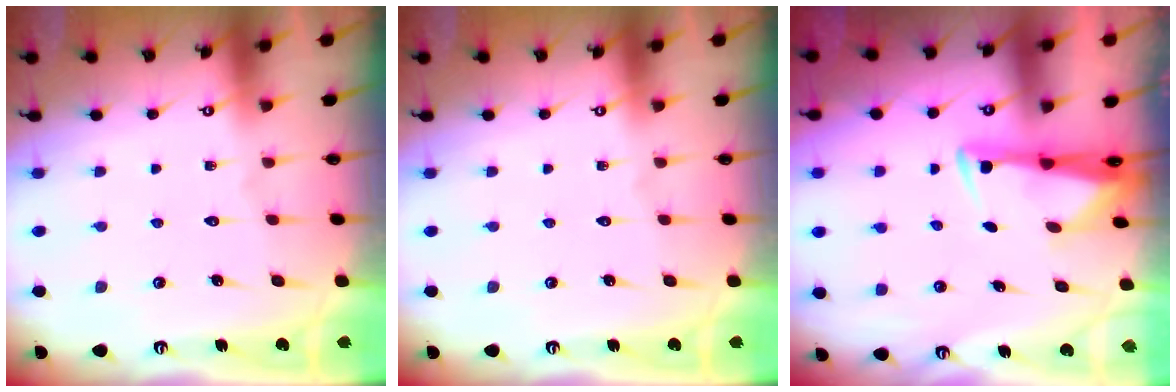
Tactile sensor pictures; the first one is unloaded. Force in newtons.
{"total": 0.0}
{"total": 3.1, "press": 2.9, "slide": 0.9}